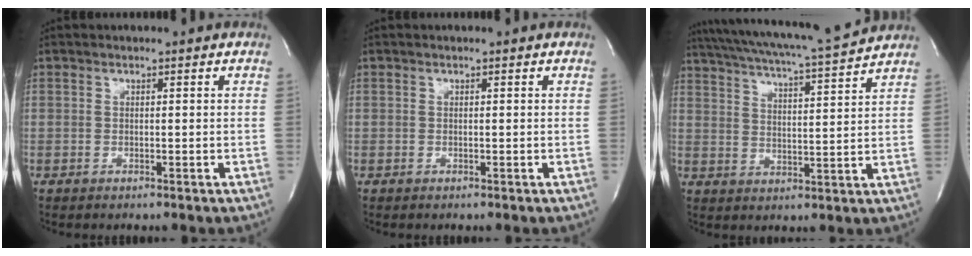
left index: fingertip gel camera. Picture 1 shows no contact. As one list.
[{"total": 0.0}, {"total": 16.4, "force": [14.8, 0.0, 7.0], "torque": [-0.134, 0.001, 0.219]}]